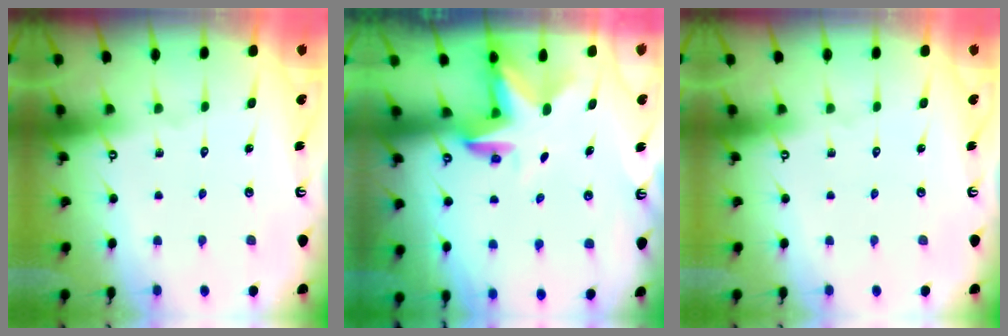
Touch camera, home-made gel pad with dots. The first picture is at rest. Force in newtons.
{"total": 3.3, "press": 3.3, "slide": 0.2}
{"total": 0.0}